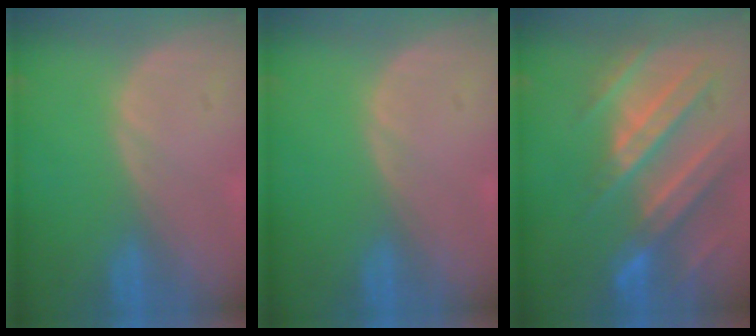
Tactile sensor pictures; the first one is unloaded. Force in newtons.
{"total": 0.0}
{"total": 11.1, "press": 9.8, "slide": 5.2}